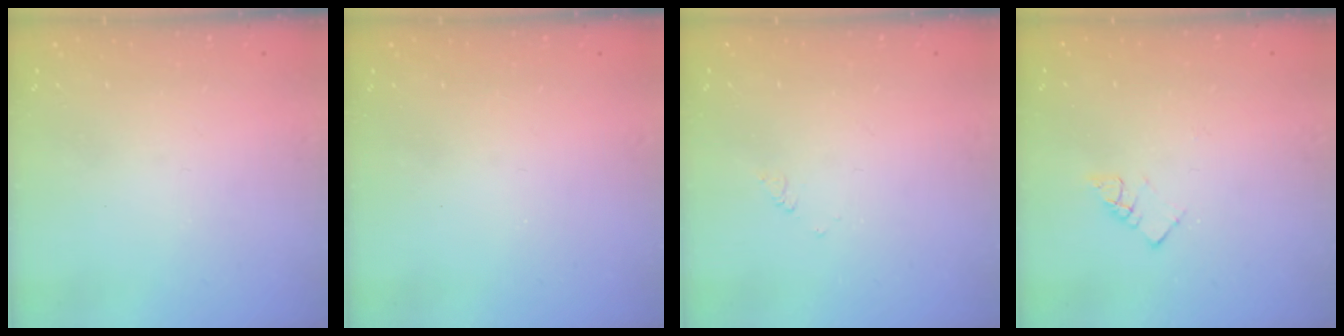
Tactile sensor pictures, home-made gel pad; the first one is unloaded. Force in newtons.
{"total": 1.6, "press": 1.6, "slide": 0.2}
{"total": 1.7, "press": 1.7, "slide": 0.3}
{"total": 3.6, "press": 3.6, "slide": 0.2}